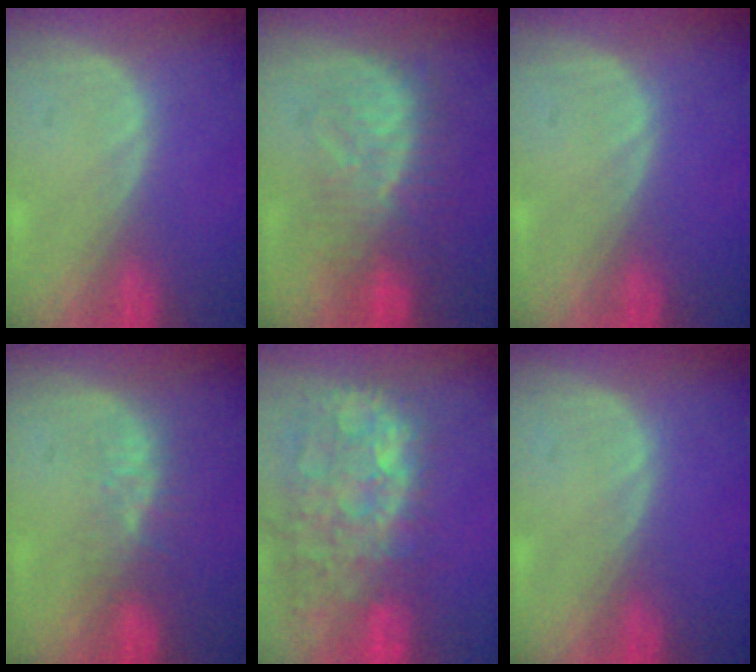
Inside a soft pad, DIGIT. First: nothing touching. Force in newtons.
{"total": 8.3, "press": 8.1, "slide": 1.7}
{"total": 0.0}
{"total": 4.3, "press": 3.6, "slide": 2.3}
{"total": 14.9, "press": 12.0, "slide": 8.8}
{"total": 0.0}